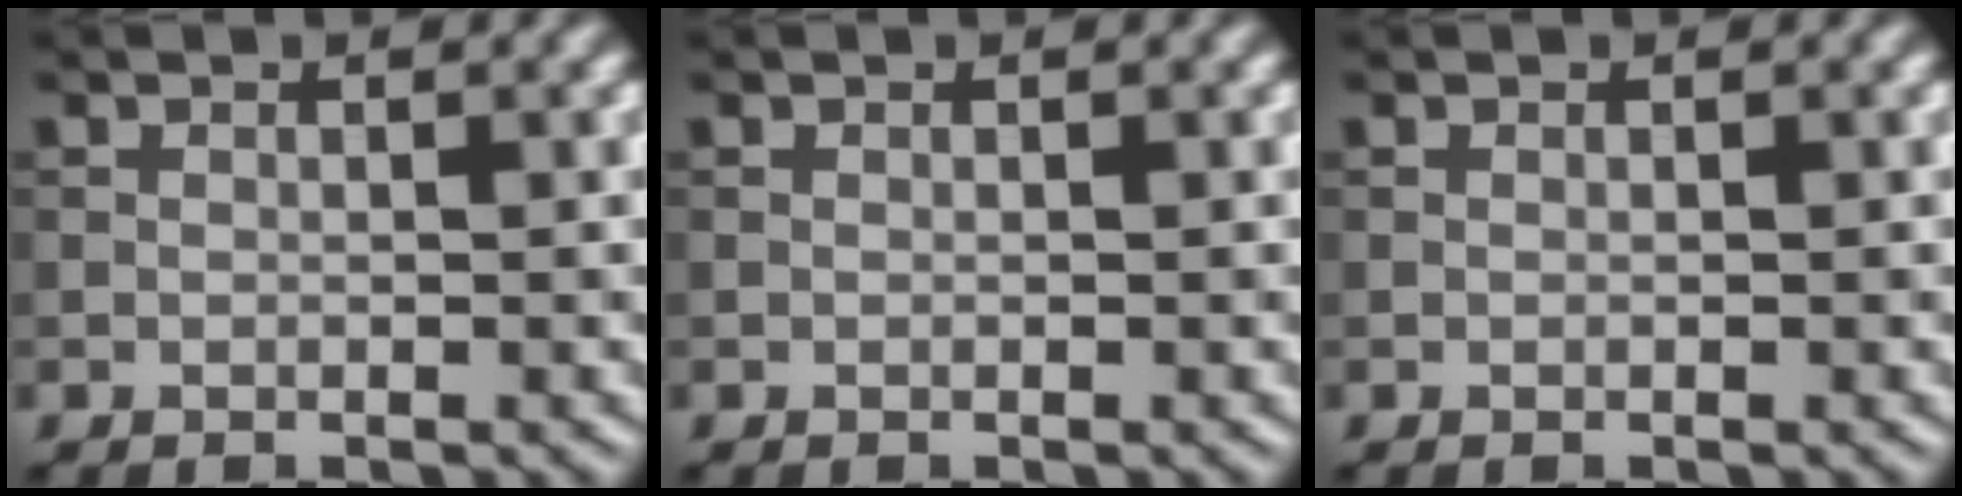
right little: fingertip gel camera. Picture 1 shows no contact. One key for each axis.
{"total": 0.0}
{"total": 0.0}